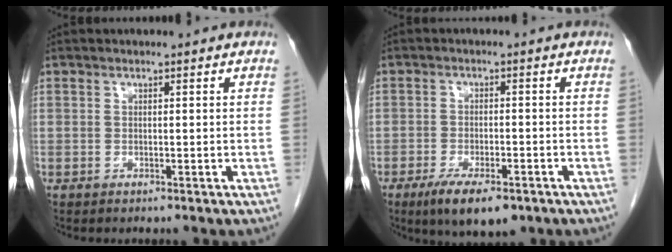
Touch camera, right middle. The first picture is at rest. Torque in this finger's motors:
{"motor_torque": [1.30, -0.66, 0.29, 0.07]}